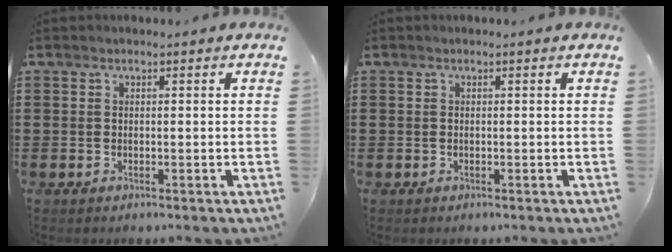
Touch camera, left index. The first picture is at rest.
{"total": 0.0}